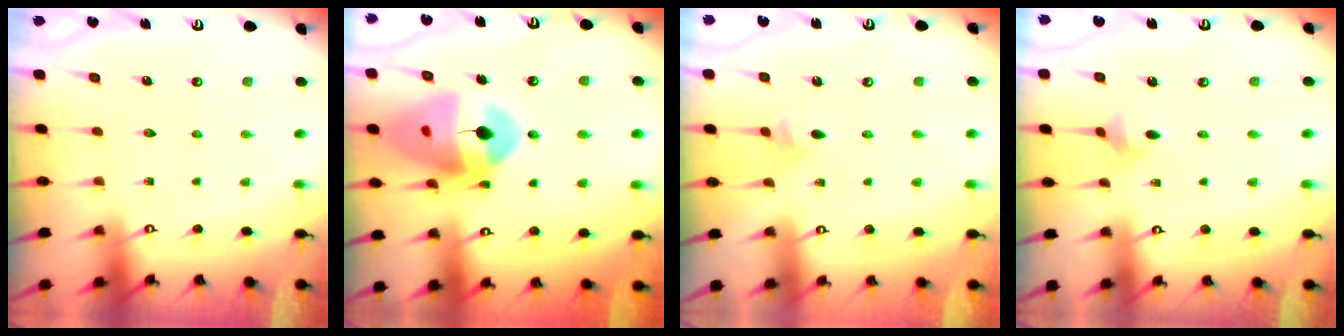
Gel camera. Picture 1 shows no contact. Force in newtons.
{"total": 18.1, "press": 17.9, "slide": 2.2}
{"total": 4.2, "press": 4.1, "slide": 1.0}
{"total": 2.8, "press": 2.7, "slide": 0.7}